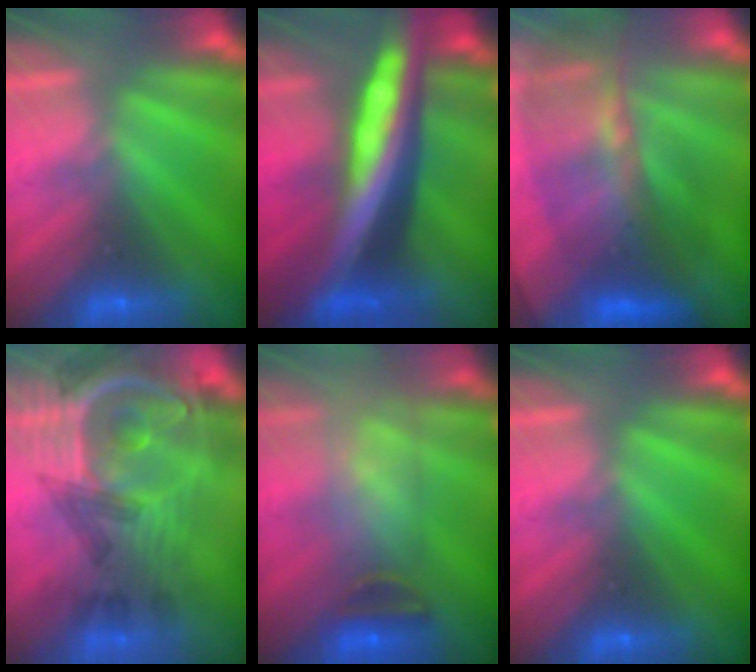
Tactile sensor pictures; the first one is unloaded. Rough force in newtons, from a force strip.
{"total": 6.8}
{"total": 11.3}
{"total": 6.7}
{"total": 8.0}
{"total": 0.0}